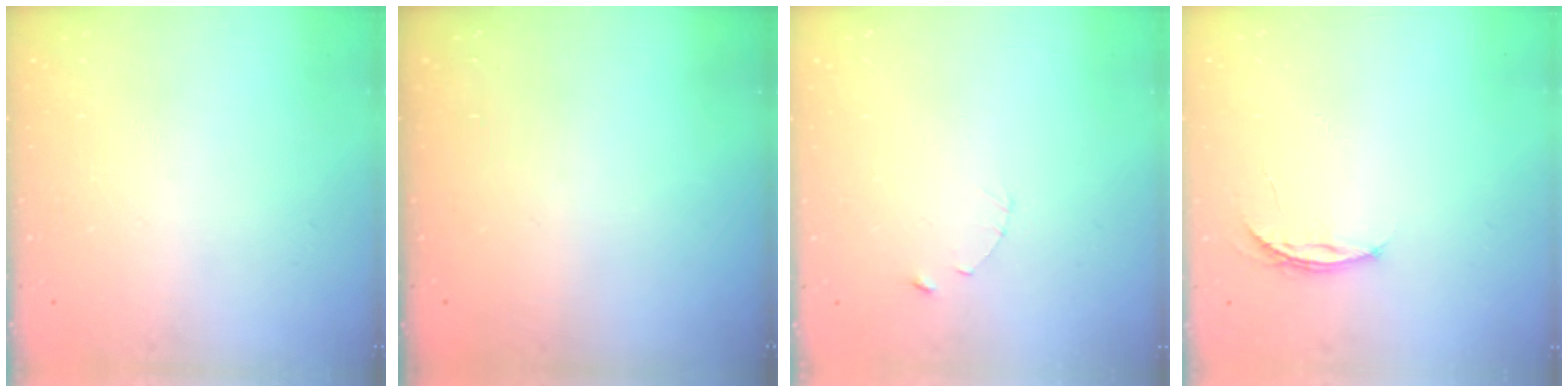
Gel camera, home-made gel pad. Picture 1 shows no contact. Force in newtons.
{"total": 0.0}
{"total": 1.2, "press": 1.1, "slide": 0.2}
{"total": 4.0, "press": 3.9, "slide": 0.5}